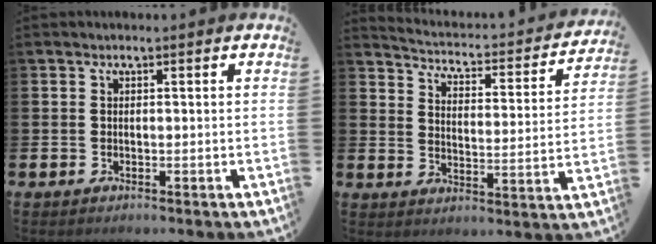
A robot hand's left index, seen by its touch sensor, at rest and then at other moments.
{"total": 3.1, "force": [2.9, 0.8, 0.6], "torque": [-0.031, -0.037, 0.037]}